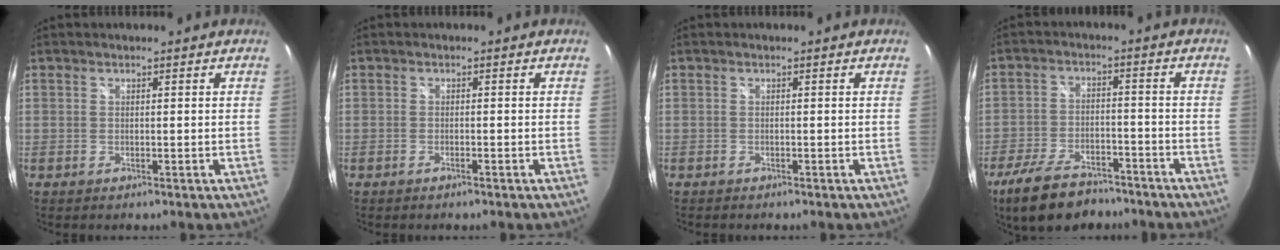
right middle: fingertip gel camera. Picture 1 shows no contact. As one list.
[{"total": 1.0, "force": [-0.9, 0.1, 0.5], "torque": [-0.010, -0.001, -0.017]}, {"total": 0.8, "force": [-0.8, 0.3, 0.1], "torque": [-0.006, -0.004, -0.014]}, {"total": 13.2, "force": [-10.0, 5.5, 6.6], "torque": [-0.150, -0.015, -0.169]}]